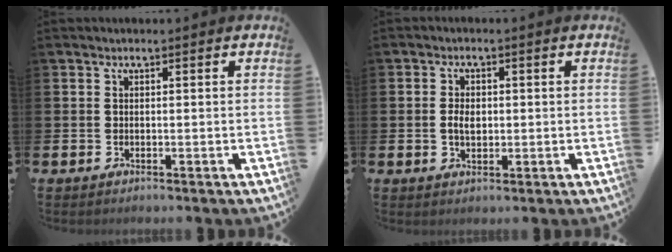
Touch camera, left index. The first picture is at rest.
{"total": 2.8, "force": [0.1, 1.8, 2.1], "torque": [-0.024, 0.000, -0.004]}